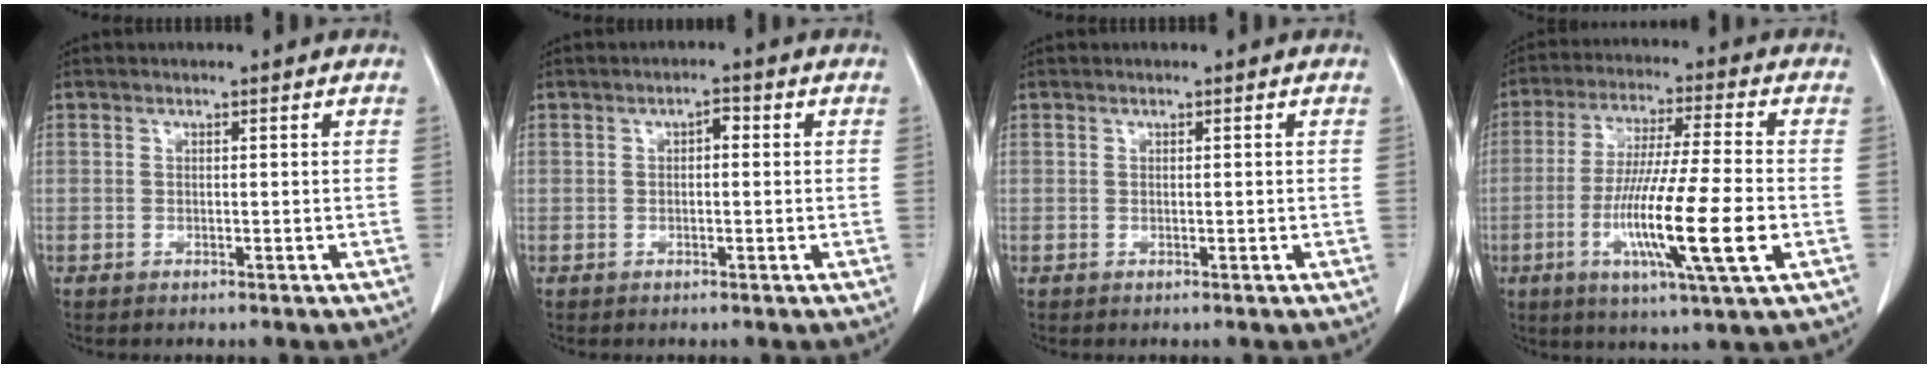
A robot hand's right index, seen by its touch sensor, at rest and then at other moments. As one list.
[{"total": 2.1, "force": [0.3, 1.0, 1.8], "torque": [-0.028, 0.011, 0.003]}, {"total": 0.0}, {"total": 15.9, "force": [-4.4, 0.4, 15.3], "torque": [-0.289, -0.023, -0.079]}]